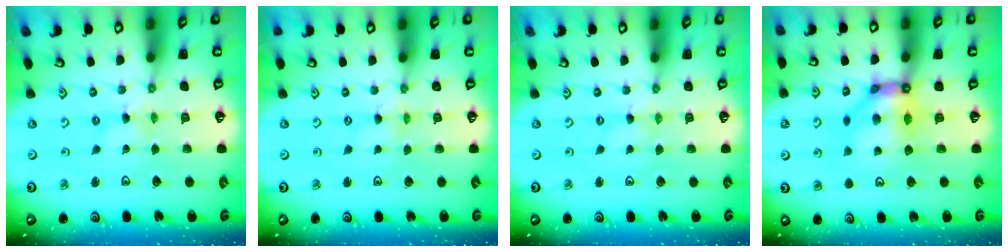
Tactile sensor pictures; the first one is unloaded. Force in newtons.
{"total": 0.7, "press": 0.7, "slide": 0.2}
{"total": 0.7, "press": 0.7, "slide": 0.1}
{"total": 9.6, "press": 9.6, "slide": 1.3}